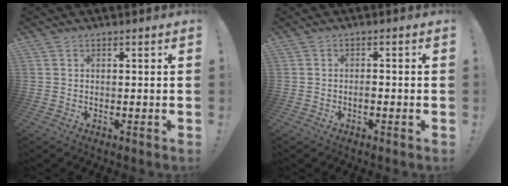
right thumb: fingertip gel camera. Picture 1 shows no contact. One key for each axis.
{"total": 1.3, "fx": -0.6, "fy": 0.5, "fz": 1.0, "tx": -0.016, "ty": 0.004, "tz": -0.012}